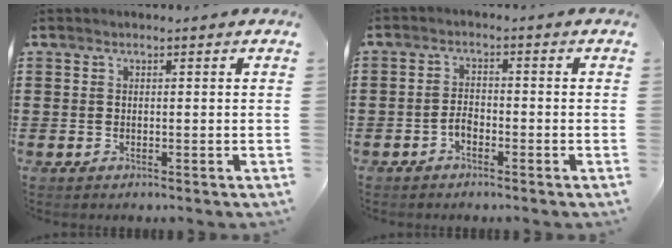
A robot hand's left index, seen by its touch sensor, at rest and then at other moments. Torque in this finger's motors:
{"motor_torque": [0.45, 0.50, 0.22, 0.06]}